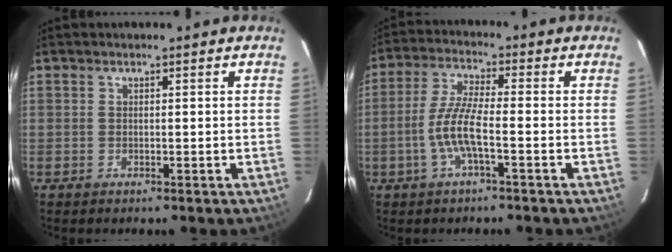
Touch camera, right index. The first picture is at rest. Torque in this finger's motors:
{"motor_torque": [0.93, -0.51, 0.53, 0.14]}